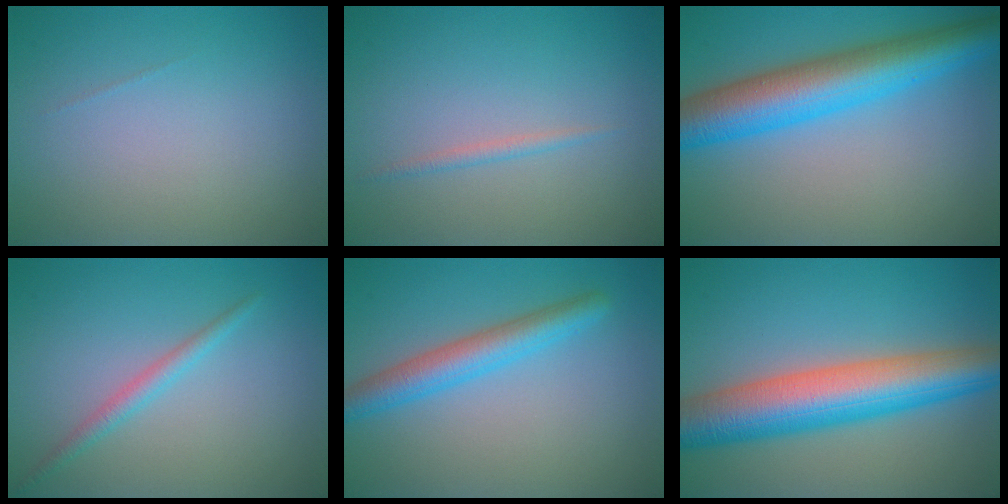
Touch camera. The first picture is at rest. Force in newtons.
{"total": 0.8, "press": 0.8, "slide": 0.0}
{"total": 8.8, "press": 8.8, "slide": 0.2}
{"total": 1.6, "press": 1.6, "slide": 0.1}
{"total": 3.8, "press": 3.8, "slide": 0.1}
{"total": 9.8, "press": 9.8, "slide": 0.2}